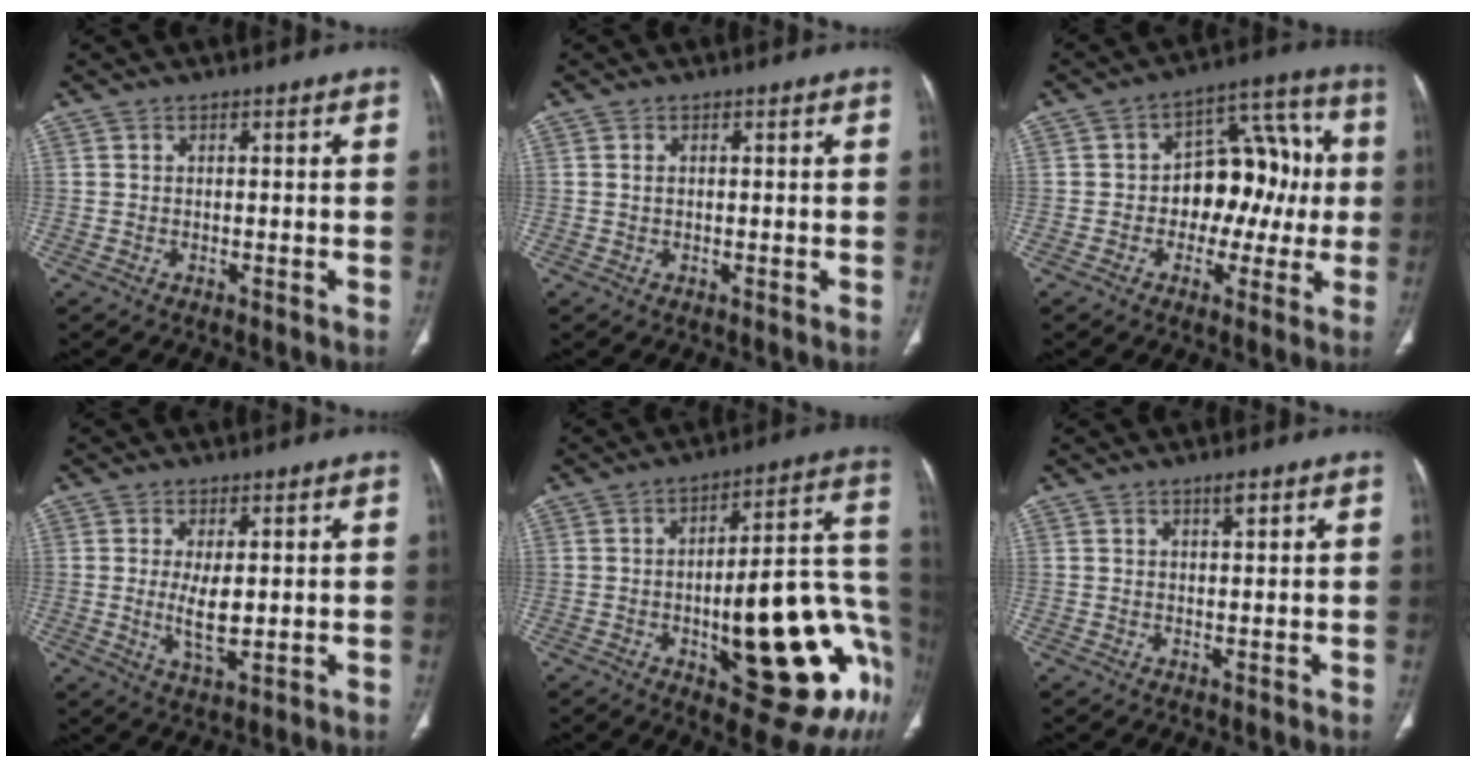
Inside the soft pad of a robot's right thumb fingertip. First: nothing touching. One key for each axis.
{"total": 0.6, "fx": 0.1, "fy": 0.4, "fz": 0.5, "tx": -0.012, "ty": 0.002, "tz": 0.004}
{"total": 14.1, "fx": -0.6, "fy": 9.6, "fz": 10.3, "tx": -0.088, "ty": 0.051, "tz": -0.012}
{"total": 6.0, "fx": 0.3, "fy": 2.5, "fz": 5.4, "tx": -0.097, "ty": -0.015, "tz": 0.010}
{"total": 27.3, "fx": -7.3, "fy": 9.3, "fz": 24.6, "tx": -0.263, "ty": 0.026, "tz": -0.084}
{"total": 1.6, "fx": 1.0, "fy": 0.3, "fz": 1.3, "tx": -0.018, "ty": -0.006, "tz": 0.015}